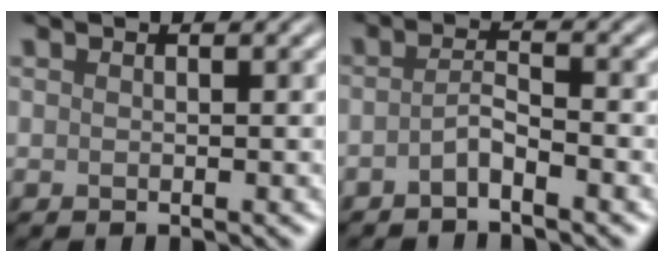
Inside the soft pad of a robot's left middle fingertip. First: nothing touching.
{"total": 1.8, "force": [-1.1, 0.3, 1.4], "torque": [-0.027, 0.004, -0.028]}